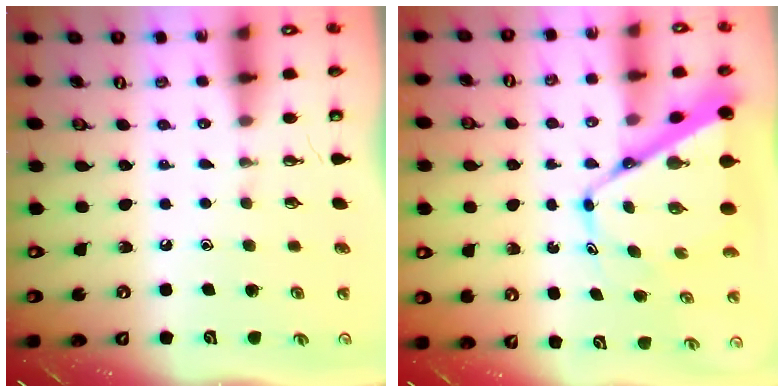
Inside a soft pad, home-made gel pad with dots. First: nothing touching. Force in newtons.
{"total": 12.6, "press": 12.6, "slide": 1.2}